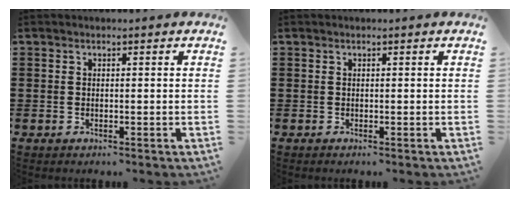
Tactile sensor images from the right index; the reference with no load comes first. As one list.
[{"total": 0.0}]